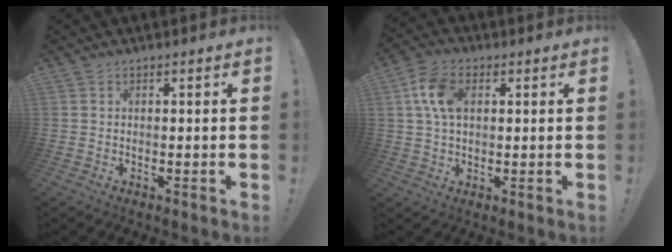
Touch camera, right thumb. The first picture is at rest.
{"total": 10.5, "force": [2.6, 7.0, 7.4], "torque": [-0.139, 0.011, 0.052]}